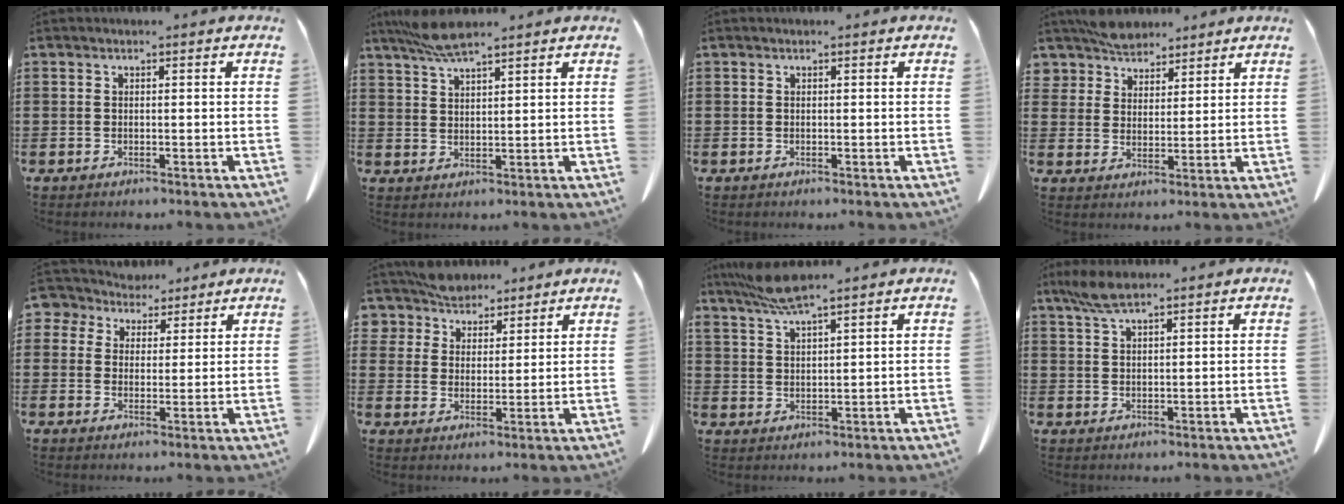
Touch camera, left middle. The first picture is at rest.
{"total": 5.4, "force": [4.3, 0.9, 3.0], "torque": [-0.071, -0.004, 0.081]}
{"total": 0.0}
{"total": 5.7, "force": [5.2, 2.4, 0.3], "torque": [-0.031, -0.012, 0.101]}
{"total": 4.6, "force": [3.4, 3.0, 0.5], "torque": [-0.035, -0.006, 0.062]}
{"total": 6.4, "force": [5.9, 2.6, 0.2], "torque": [-0.037, -0.024, 0.112]}
{"total": 5.3, "force": [4.5, 0.5, 2.8], "torque": [-0.068, -0.010, 0.083]}
{"total": 4.4, "force": [3.0, 1.0, 3.0], "torque": [-0.075, -0.001, 0.054]}